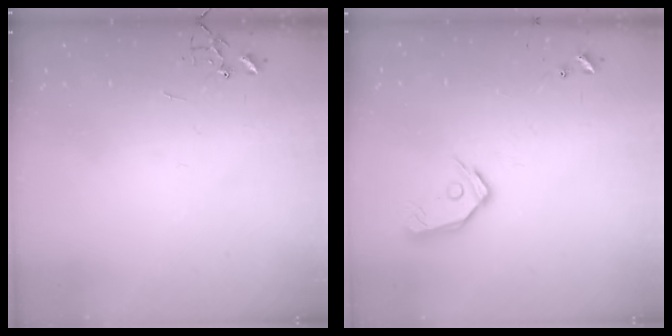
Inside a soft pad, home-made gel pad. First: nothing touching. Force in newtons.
{"total": 11.6, "press": 11.5, "slide": 1.2}